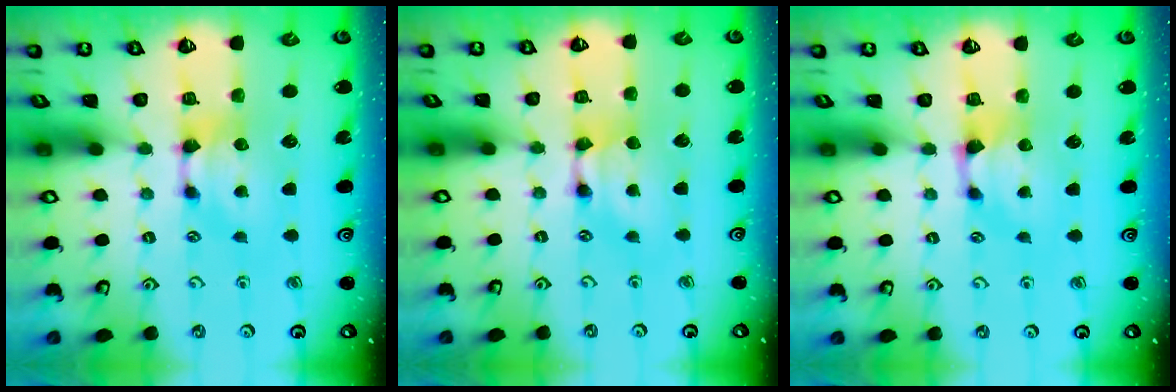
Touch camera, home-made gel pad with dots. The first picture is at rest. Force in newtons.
{"total": 1.6, "press": 1.6, "slide": 0.1}
{"total": 0.9, "press": 0.2, "slide": 0.9}